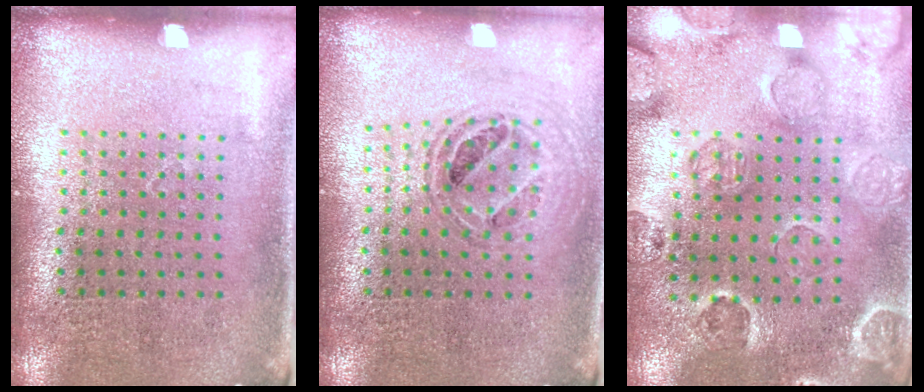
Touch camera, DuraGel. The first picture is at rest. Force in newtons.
{"total": 0.9, "press": 0.8, "slide": 0.2}
{"total": 2.5, "press": 2.2, "slide": 1.1}